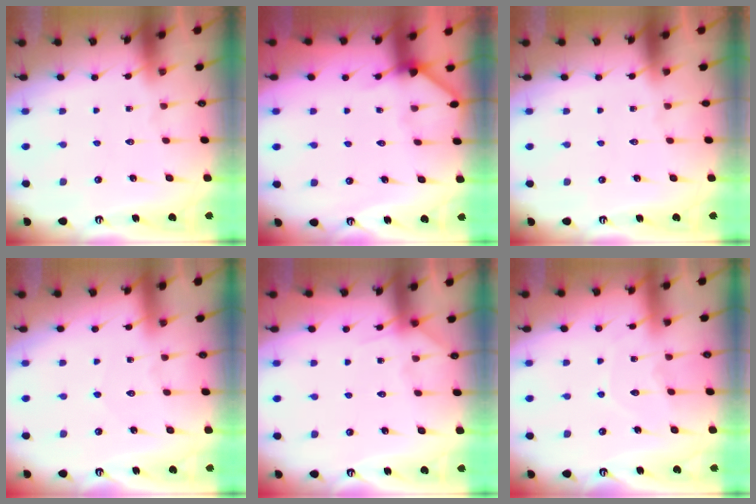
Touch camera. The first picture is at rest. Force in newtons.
{"total": 3.9, "press": 3.9, "slide": 0.3}
{"total": 0.0}
{"total": 3.5, "press": 3.5, "slide": 0.5}
{"total": 5.5, "press": 5.5, "slide": 0.5}
{"total": 6.7, "press": 6.7, "slide": 0.7}